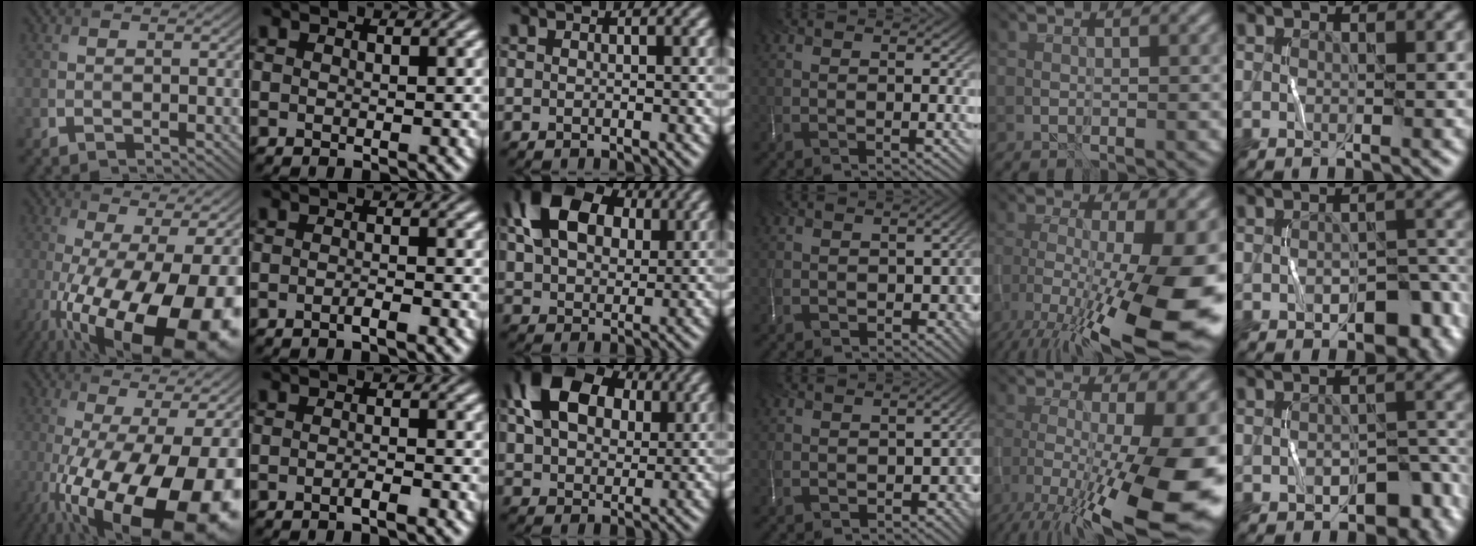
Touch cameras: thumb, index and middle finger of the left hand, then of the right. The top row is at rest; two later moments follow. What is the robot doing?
{"motion": "wrap", "object": "string"}